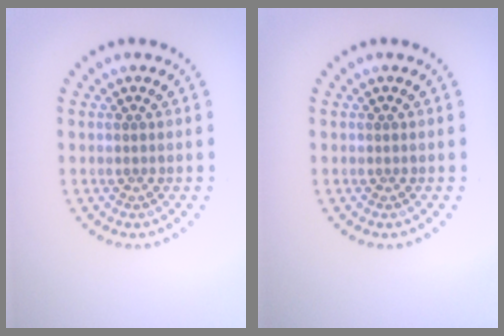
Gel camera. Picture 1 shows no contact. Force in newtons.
{"total": 0.0}